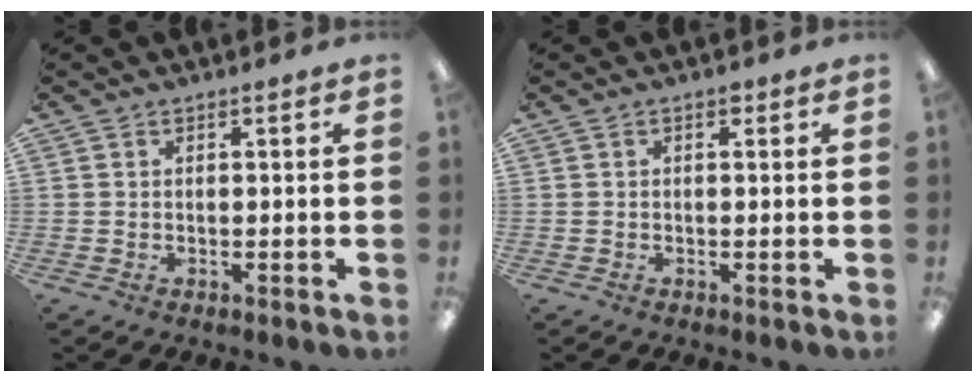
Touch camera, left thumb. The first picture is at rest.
{"total": 0.8, "force": [0.5, 0.5, 0.4], "torque": [-0.008, 0.003, 0.009]}